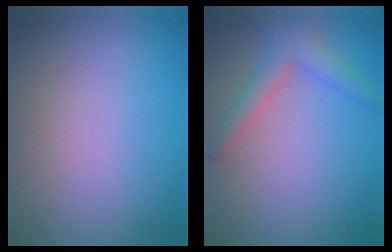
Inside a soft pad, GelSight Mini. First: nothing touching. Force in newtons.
{"total": 2.9, "press": 2.9, "slide": 0.1}